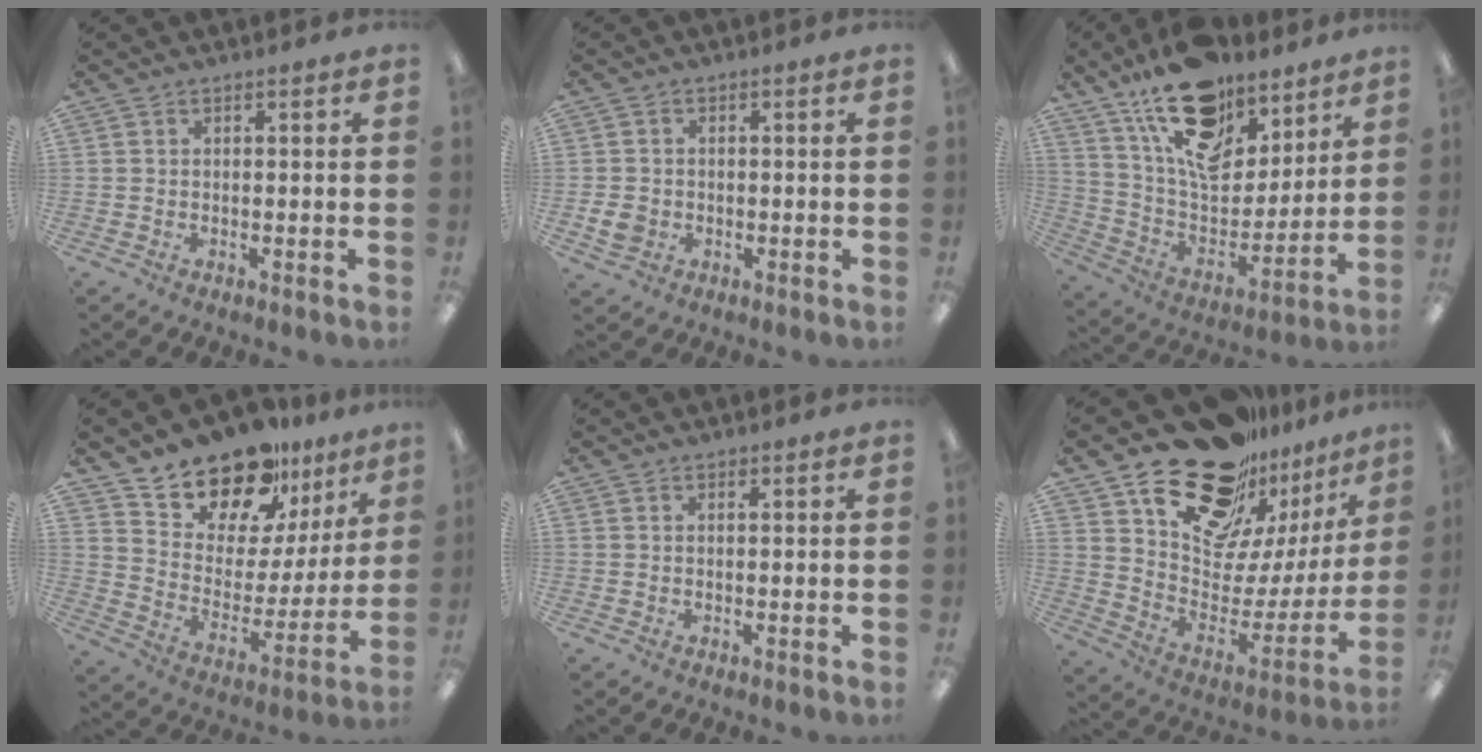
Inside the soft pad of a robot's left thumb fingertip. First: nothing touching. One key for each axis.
{"total": 3.7, "fx": -0.8, "fy": 3.2, "fz": 1.6, "tx": -0.023, "ty": 0.001, "tz": -0.016}
{"total": 19.9, "fx": 13.8, "fy": 10.1, "fz": 10.1, "tx": -0.175, "ty": -0.081, "tz": 0.247}
{"total": 17.7, "fx": 15.5, "fy": 7.4, "fz": 4.4, "tx": -0.097, "ty": -0.133, "tz": 0.281}
{"total": 0.6, "fx": 0.5, "fy": 0.3, "fz": 0.1, "tx": 0.005, "ty": -0.003, "tz": 0.007}
{"total": 24.5, "fx": 18.2, "fy": 12.6, "fz": 10.6, "tx": -0.156, "ty": -0.121, "tz": 0.331}